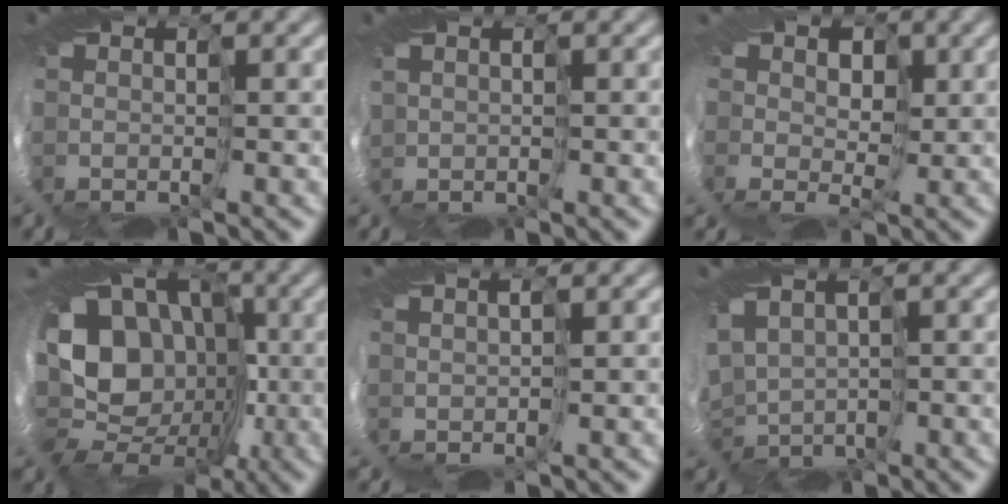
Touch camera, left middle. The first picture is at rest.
{"total": 0.9, "force": [0.5, -0.4, -0.6], "torque": [0.012, 0.003, -0.006]}
{"total": 3.0, "force": [1.9, 1.9, 1.3], "torque": [-0.001, 0.014, -0.010]}
{"total": 15.9, "force": [0.3, 13.7, 8.1], "torque": [-0.113, 0.011, -0.055]}
{"total": 1.6, "force": [0.6, -1.4, -0.7], "torque": [0.017, 0.015, 0.004]}
{"total": 3.2, "force": [-0.4, 2.2, 2.3], "torque": [-0.036, -0.017, -0.004]}